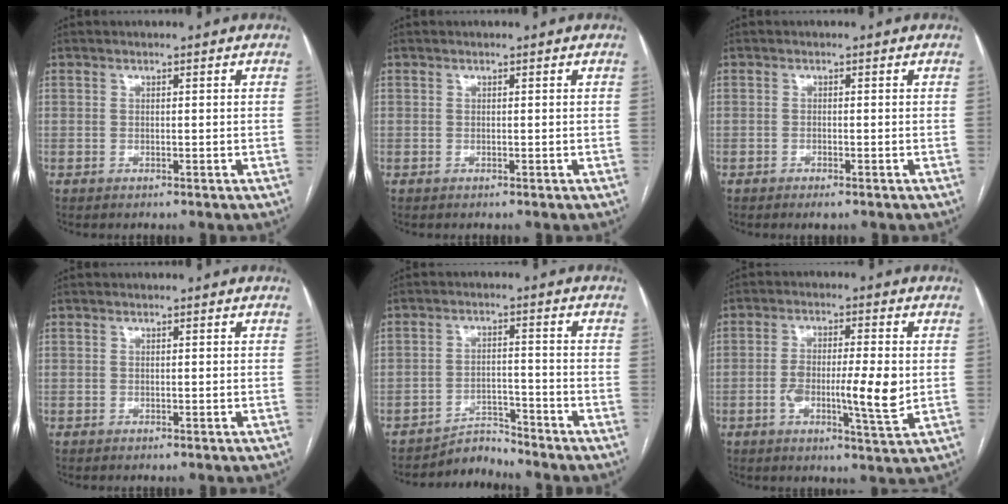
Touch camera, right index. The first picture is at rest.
{"total": 0.0}
{"total": 1.4, "force": [-1.0, 0.2, 1.0], "torque": [-0.015, -0.002, -0.013]}
{"total": 0.0}
{"total": 3.1, "force": [-3.1, 0.2, -0.3], "torque": [0.009, -0.010, -0.049]}
{"total": 8.9, "force": [-1.1, 1.4, 8.7], "torque": [-0.148, 0.000, -0.018]}